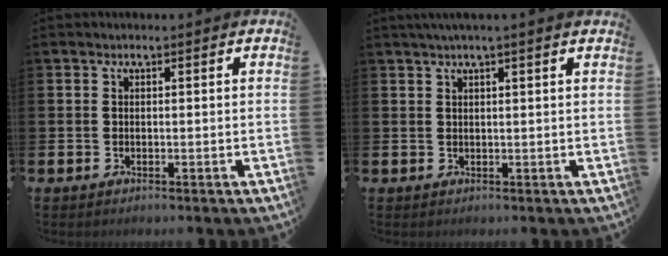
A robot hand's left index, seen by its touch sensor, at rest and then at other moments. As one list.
[{"total": 1.7, "force": [1.3, -0.3, 1.1], "torque": [-0.025, 0.001, 0.025]}]